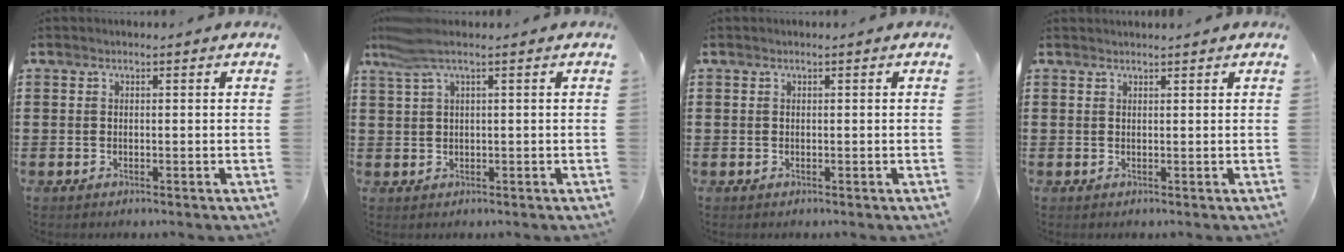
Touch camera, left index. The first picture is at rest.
{"total": 3.5, "force": [1.8, 0.3, 3.0], "torque": [-0.070, -0.002, 0.030]}
{"total": 0.0}
{"total": 0.9, "force": [0.9, 0.3, -0.1], "torque": [0.000, 0.000, 0.018]}